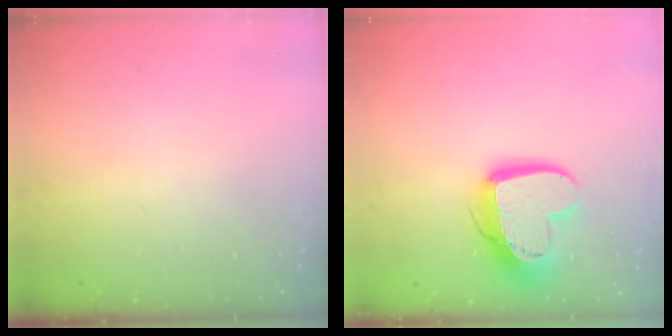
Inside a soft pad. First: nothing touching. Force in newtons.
{"total": 15.8, "press": 15.8, "slide": 1.3}